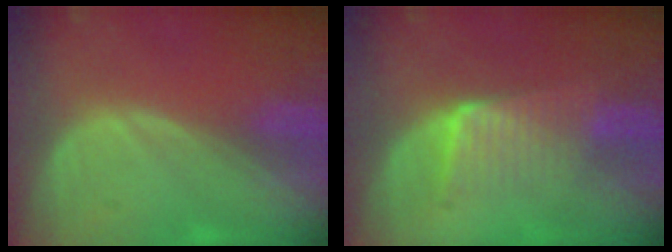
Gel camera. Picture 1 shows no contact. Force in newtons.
{"total": 6.6, "press": 5.8, "slide": 3.1}